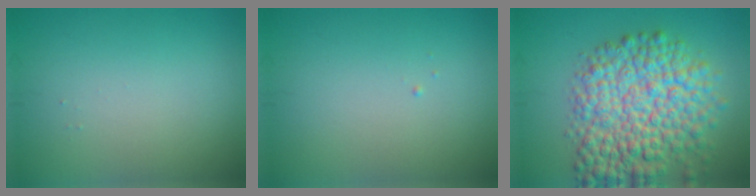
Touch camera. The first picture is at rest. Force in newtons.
{"total": 0.0}
{"total": 9.8, "press": 9.8, "slide": 0.4}